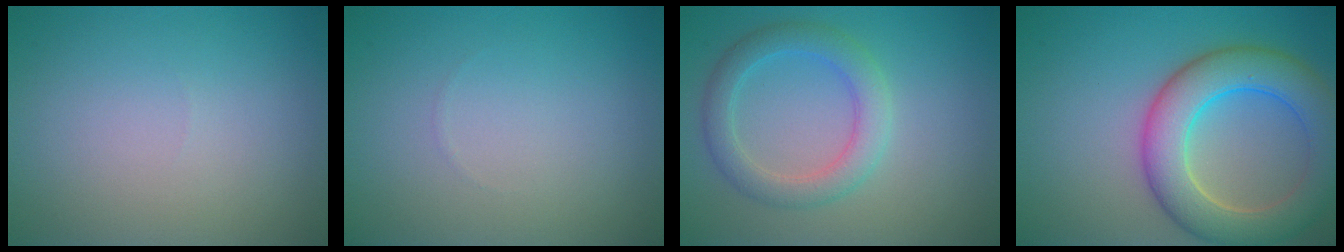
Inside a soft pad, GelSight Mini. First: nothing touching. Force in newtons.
{"total": 0.0}
{"total": 3.6, "press": 3.6, "slide": 0.1}
{"total": 7.9, "press": 7.9, "slide": 0.4}